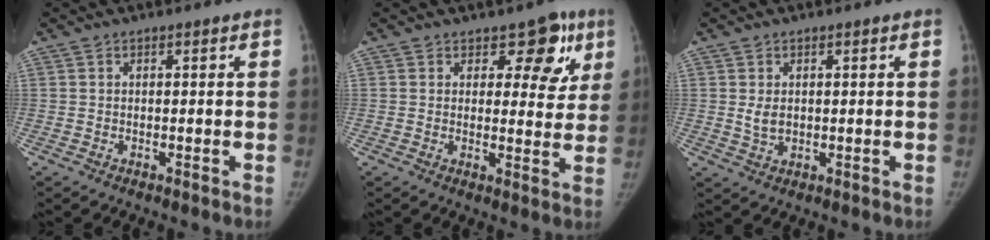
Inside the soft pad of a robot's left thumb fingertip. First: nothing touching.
{"total": 7.8, "force": [4.2, 4.8, 4.5], "torque": [-0.006, -0.016, 0.049]}
{"total": 2.8, "force": [0.5, 1.8, 2.1], "torque": [-0.034, -0.006, 0.015]}